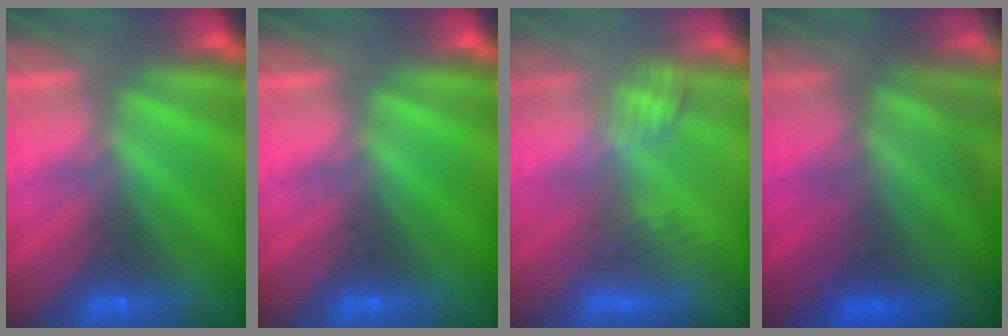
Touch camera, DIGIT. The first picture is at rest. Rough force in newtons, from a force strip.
{"total": 0.0}
{"total": 2.8}
{"total": 7.7}